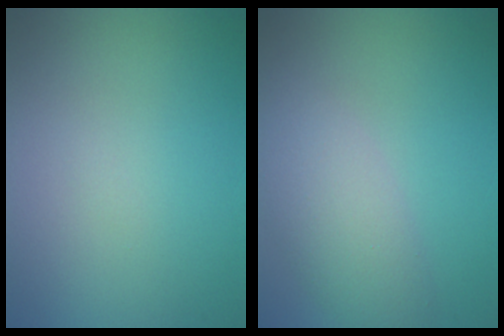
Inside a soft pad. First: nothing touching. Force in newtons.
{"total": 4.1, "press": 4.1, "slide": 0.3}